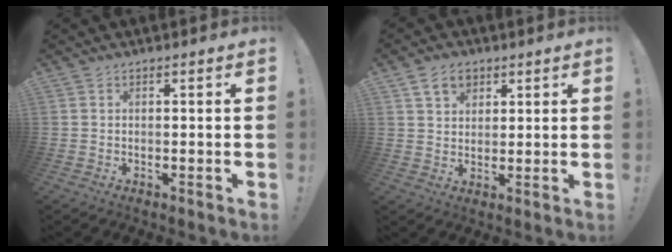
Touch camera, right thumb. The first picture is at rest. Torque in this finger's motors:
{"motor_torque": [0.66, 0.84, 0.30, 0.19, 0.01]}